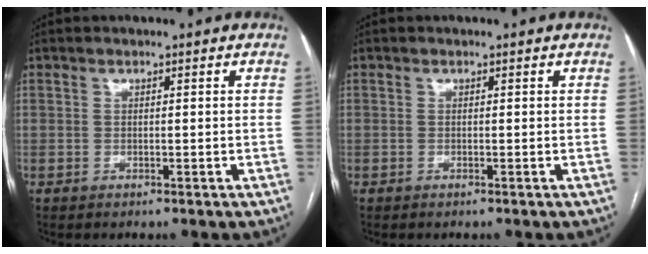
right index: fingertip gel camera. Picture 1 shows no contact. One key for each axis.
{"total": 0.0}